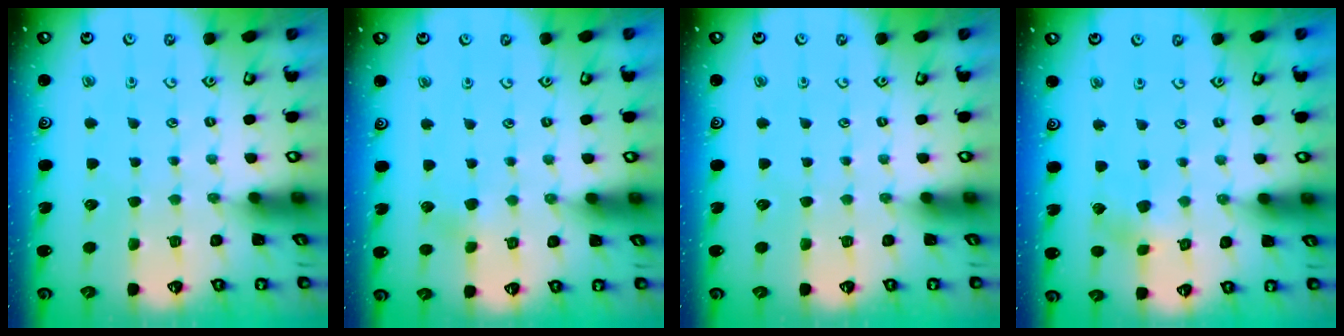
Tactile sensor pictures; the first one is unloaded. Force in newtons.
{"total": 1.9, "press": 1.9, "slide": 0.2}
{"total": 0.0}
{"total": 2.8, "press": 2.7, "slide": 0.8}